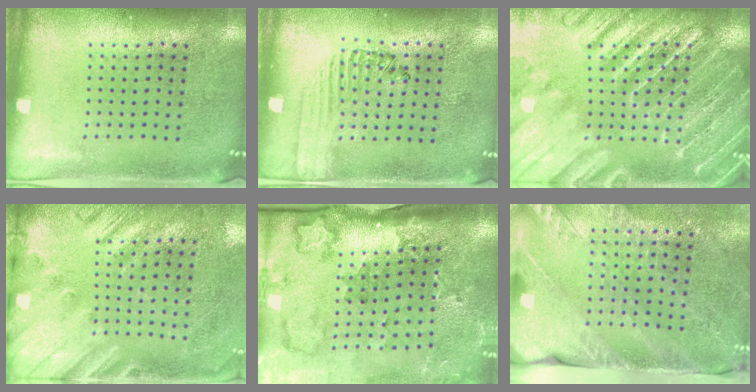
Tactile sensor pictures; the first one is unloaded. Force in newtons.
{"total": 1.4, "press": 1.2, "slide": 0.7}
{"total": 4.4, "press": 4.4, "slide": 0.5}
{"total": 2.6, "press": 2.0, "slide": 1.6}
{"total": 2.3, "press": 2.0, "slide": 1.2}
{"total": 3.5, "press": 3.0, "slide": 1.8}